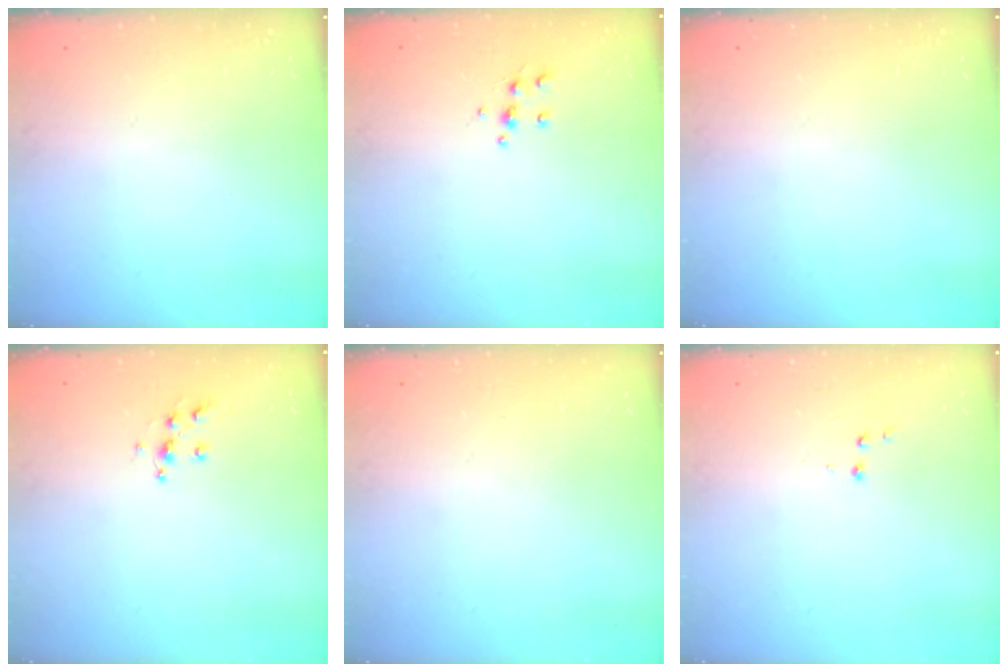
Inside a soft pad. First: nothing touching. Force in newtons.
{"total": 5.2, "press": 5.0, "slide": 1.1}
{"total": 0.0}
{"total": 6.1, "press": 6.1, "slide": 0.4}
{"total": 0.0}
{"total": 2.6, "press": 2.5, "slide": 0.6}